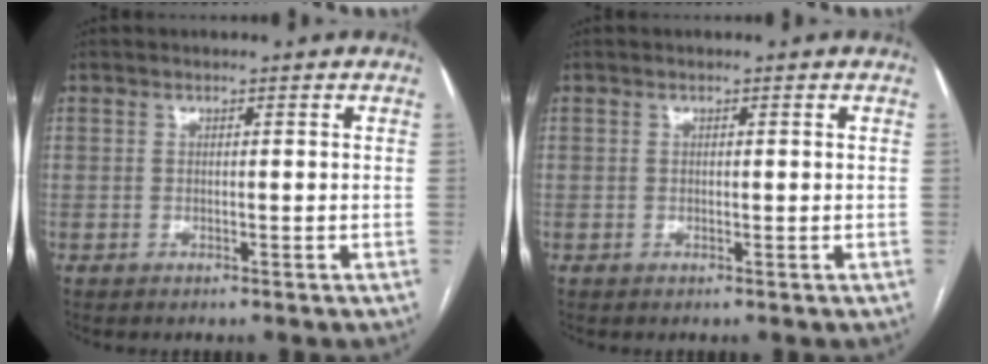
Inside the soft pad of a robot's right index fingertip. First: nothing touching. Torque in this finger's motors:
{"motor_torque": [-0.06, -0.11, -0.09, -0.01]}